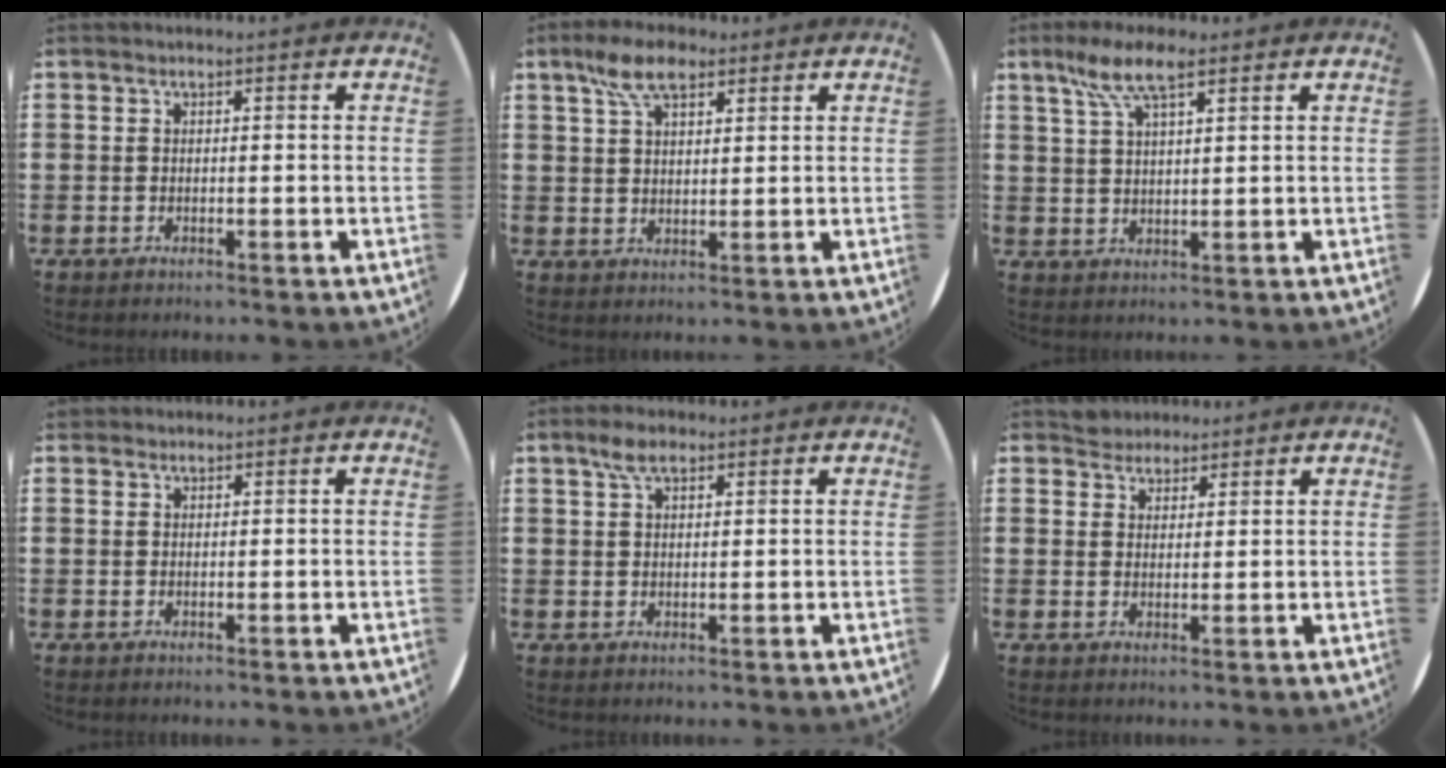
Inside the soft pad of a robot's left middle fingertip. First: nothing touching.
{"total": 6.4, "force": [4.2, 3.0, 3.9], "torque": [-0.079, 0.005, 0.075]}
{"total": 7.1, "force": [4.5, 2.0, 5.1], "torque": [-0.111, 0.006, 0.078]}
{"total": 0.6, "force": [0.6, 0.2, -0.1], "torque": [0.001, 0.003, 0.011]}
{"total": 3.3, "force": [2.2, 1.4, 2.1], "torque": [-0.037, 0.005, 0.038]}
{"total": 2.9, "force": [2.7, 1.0, -0.3], "torque": [0.006, 0.000, 0.052]}